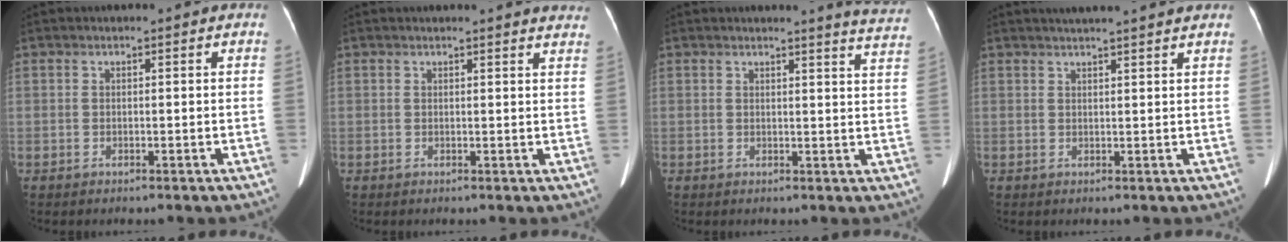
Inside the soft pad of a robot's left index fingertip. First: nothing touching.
{"total": 8.2, "force": [7.9, 0.7, 2.0], "torque": [-0.008, -0.012, 0.061]}
{"total": 7.1, "force": [6.9, -0.9, 1.4], "torque": [-0.016, -0.057, 0.051]}
{"total": 8.2, "force": [7.2, -0.1, 3.8], "torque": [-0.054, 0.026, 0.087]}